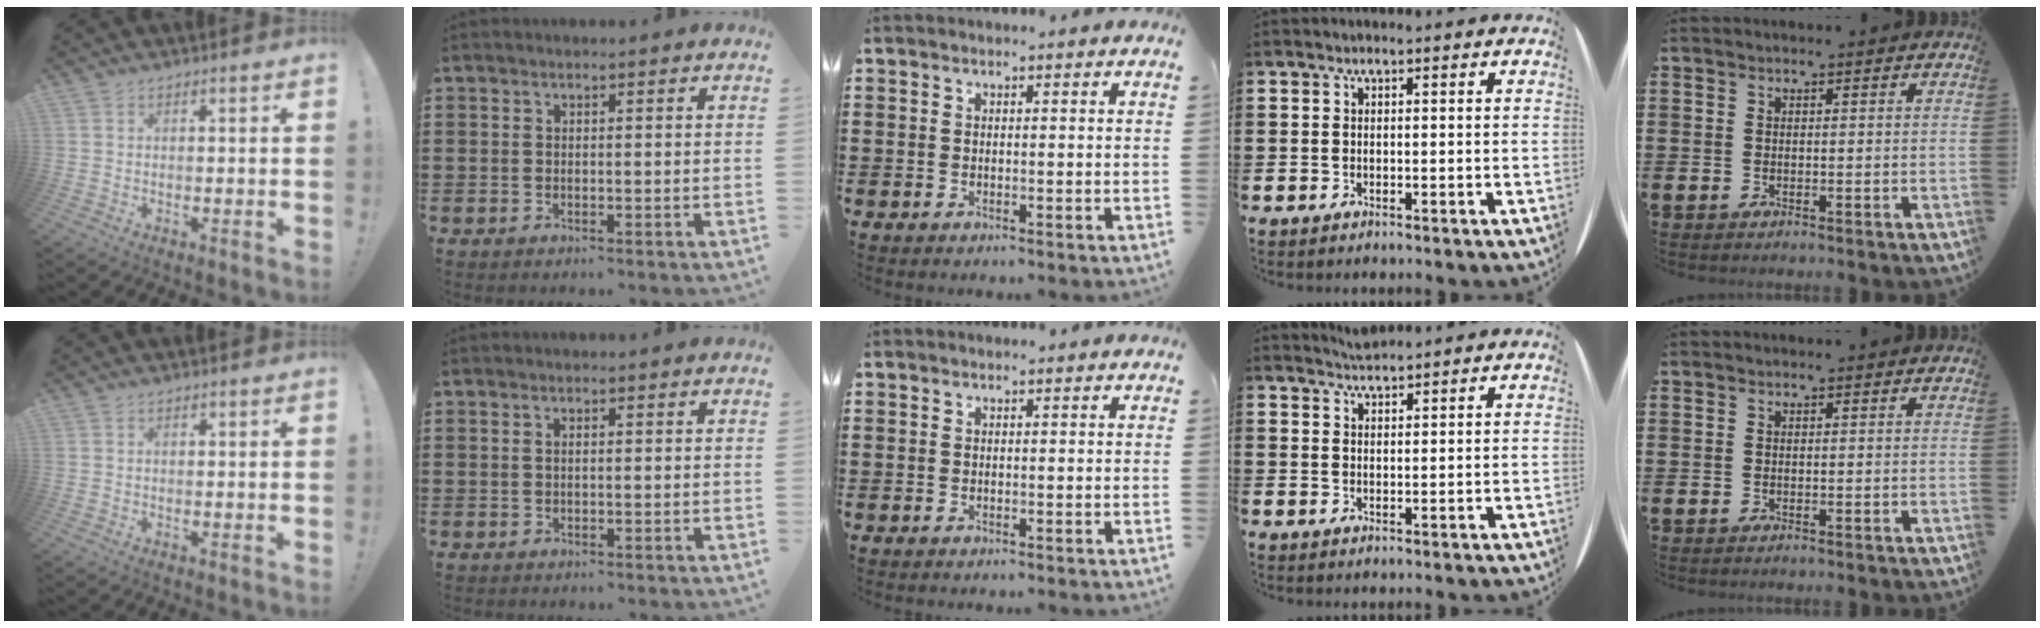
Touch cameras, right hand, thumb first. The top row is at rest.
{"thumb": {"total": 0.5, "force": [0.3, 0.4, 0.2], "torque": [0.000, -0.002, 0.004]}, "index": {"total": 0.5, "force": [0.0, 0.2, 0.5], "torque": [-0.011, -0.001, 0.000]}, "ring": {"total": 1.7, "force": [1.6, -0.3, -0.3], "torque": [0.004, 0.000, 0.032]}}